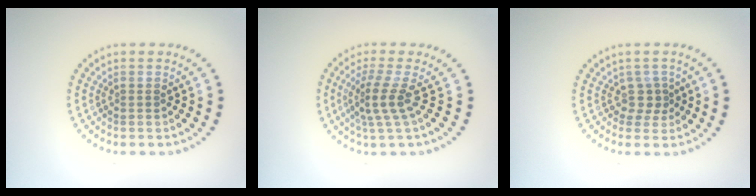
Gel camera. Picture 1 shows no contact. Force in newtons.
{"total": 3.0, "press": 2.1, "slide": 2.1}
{"total": 1.8, "press": 1.1, "slide": 1.4}